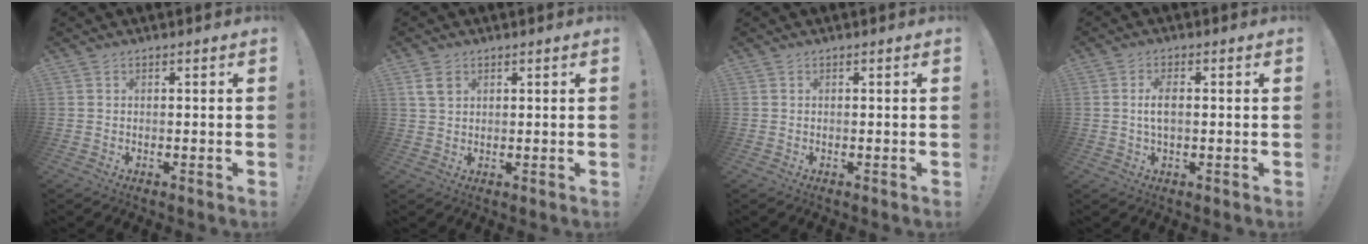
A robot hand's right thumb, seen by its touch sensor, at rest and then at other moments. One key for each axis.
{"total": 4.1, "fx": 2.0, "fy": 2.5, "fz": 2.5, "tx": -0.036, "ty": -0.004, "tz": 0.038}
{"total": 0.0}
{"total": 4.3, "fx": 0.1, "fy": 1.9, "fz": 3.9, "tx": -0.075, "ty": 0.003, "tz": -0.002}